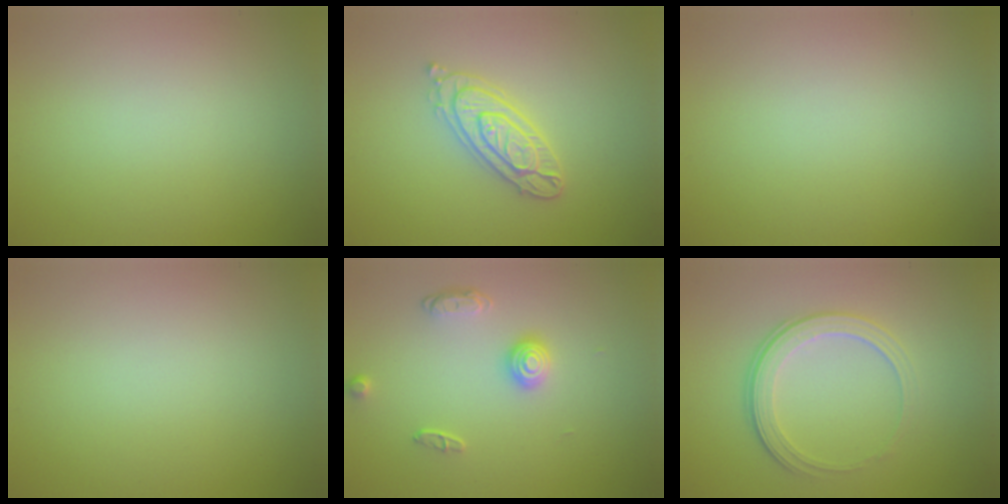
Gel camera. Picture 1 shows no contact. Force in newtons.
{"total": 3.0, "press": 2.9, "slide": 0.6}
{"total": 0.0}
{"total": 0.0}
{"total": 2.1, "press": 1.6, "slide": 1.4}
{"total": 3.5, "press": 2.6, "slide": 2.4}